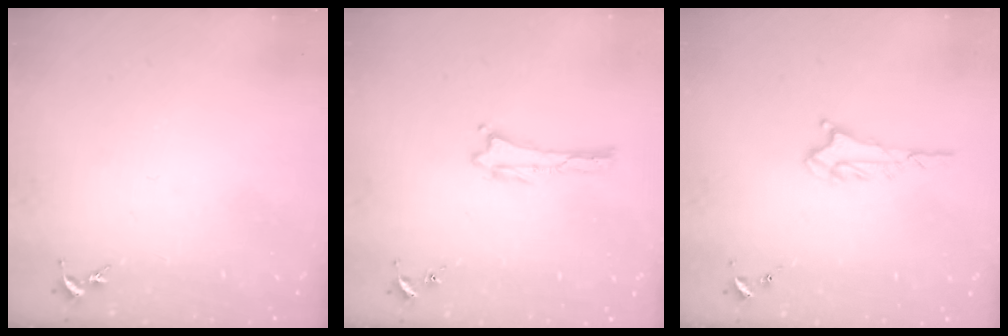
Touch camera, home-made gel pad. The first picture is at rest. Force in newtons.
{"total": 0.0}
{"total": 1.6, "press": 1.6, "slide": 0.1}